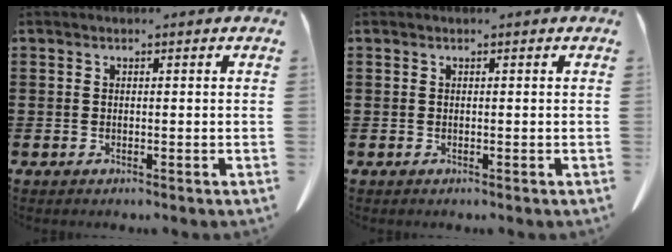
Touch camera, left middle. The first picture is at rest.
{"total": 0.0}